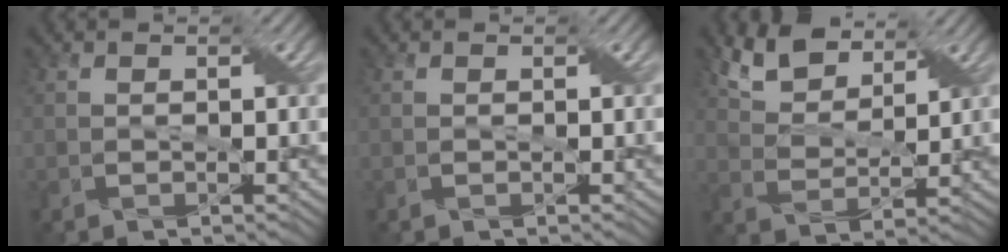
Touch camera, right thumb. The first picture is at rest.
{"total": 0.0}
{"total": 7.4, "force": [5.4, 3.2, 3.9], "torque": [-0.095, 0.011, 0.100]}